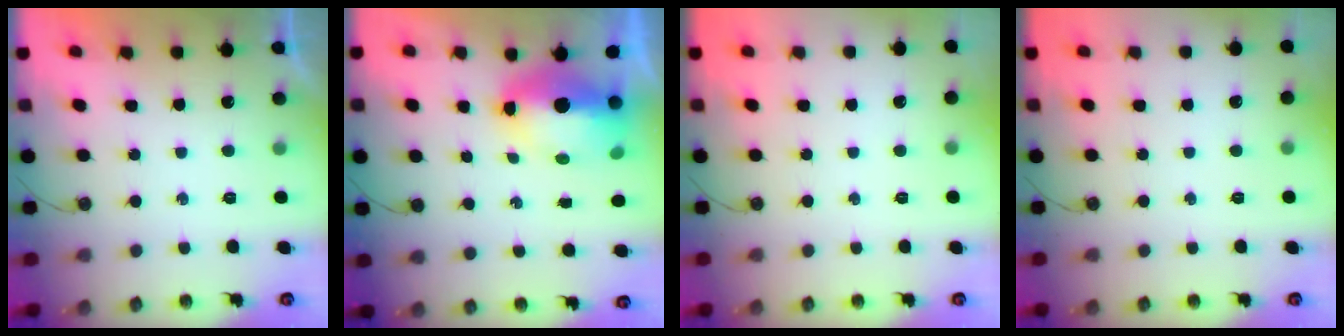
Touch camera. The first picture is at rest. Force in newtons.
{"total": 10.4, "press": 10.3, "slide": 1.1}
{"total": 0.0}
{"total": 0.0}